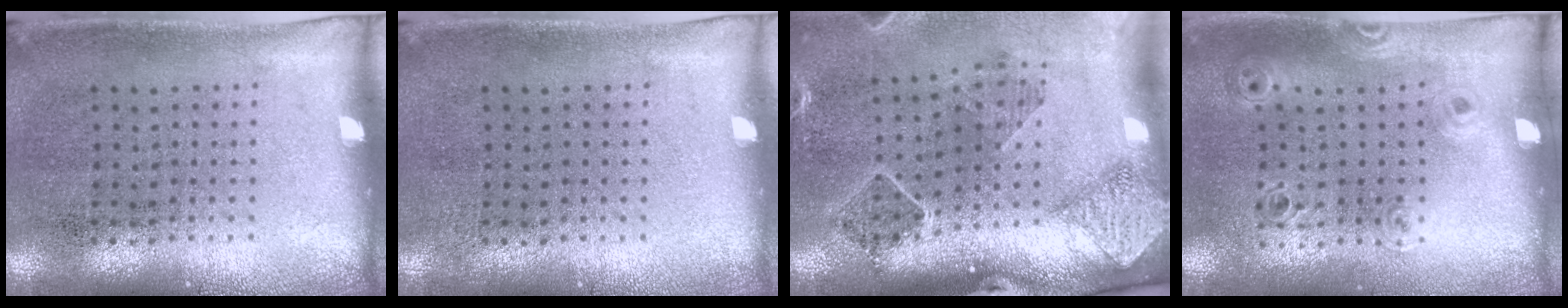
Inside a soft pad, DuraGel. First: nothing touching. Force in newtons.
{"total": 0.0}
{"total": 1.7, "press": 1.6, "slide": 0.4}
{"total": 0.9, "press": 0.9, "slide": 0.2}